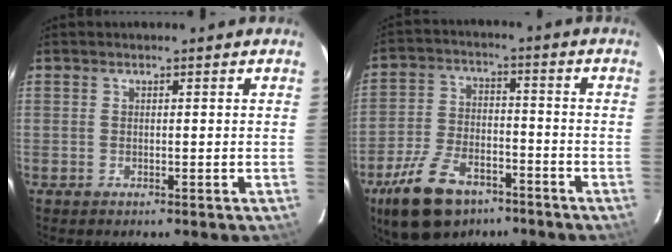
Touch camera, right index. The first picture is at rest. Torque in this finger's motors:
{"motor_torque": [1.25, -0.90, 0.39, 0.06]}